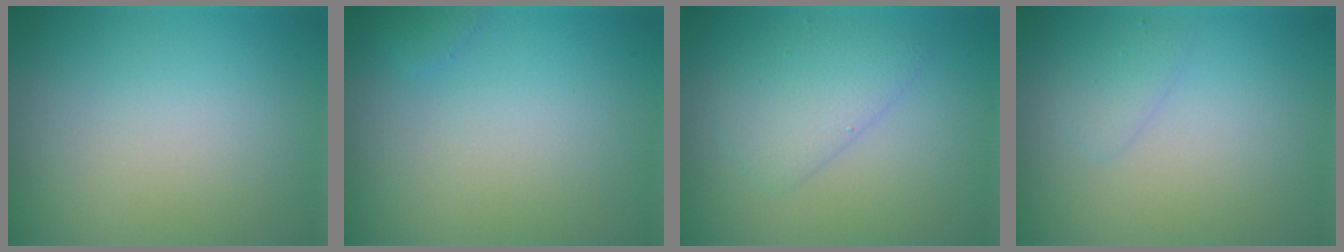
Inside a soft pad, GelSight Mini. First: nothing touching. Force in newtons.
{"total": 0.7, "press": 0.7, "slide": 0.0}
{"total": 3.2, "press": 3.2, "slide": 0.1}
{"total": 1.3, "press": 1.3, "slide": 0.0}